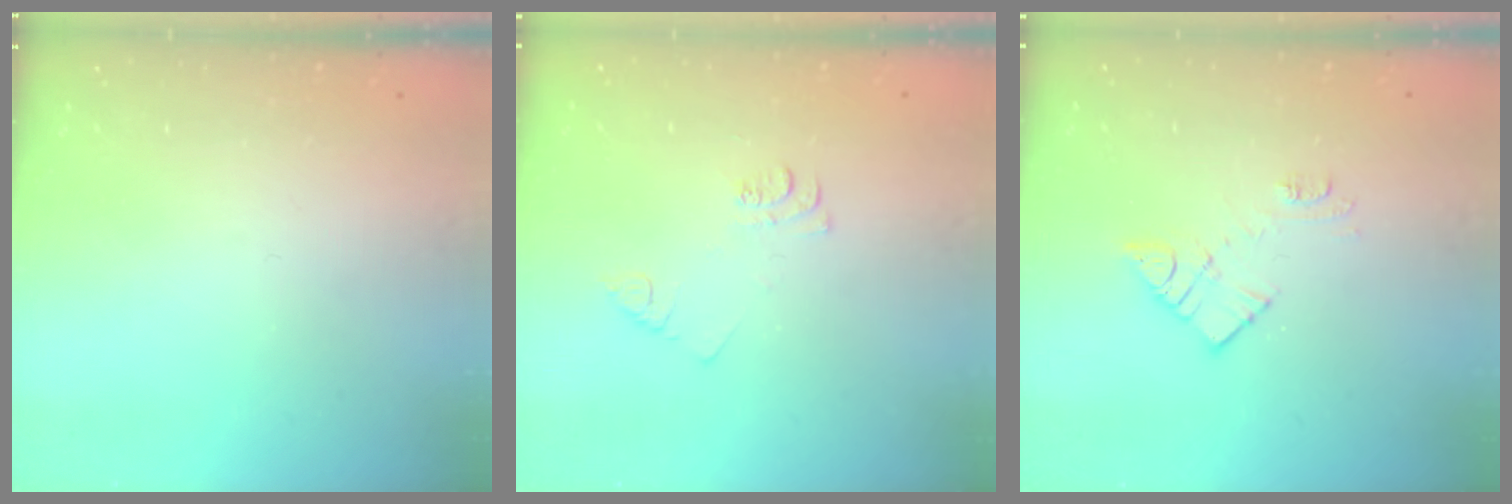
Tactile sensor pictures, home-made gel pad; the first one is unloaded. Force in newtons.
{"total": 5.5, "press": 5.5, "slide": 0.5}
{"total": 10.1, "press": 10.1, "slide": 0.6}